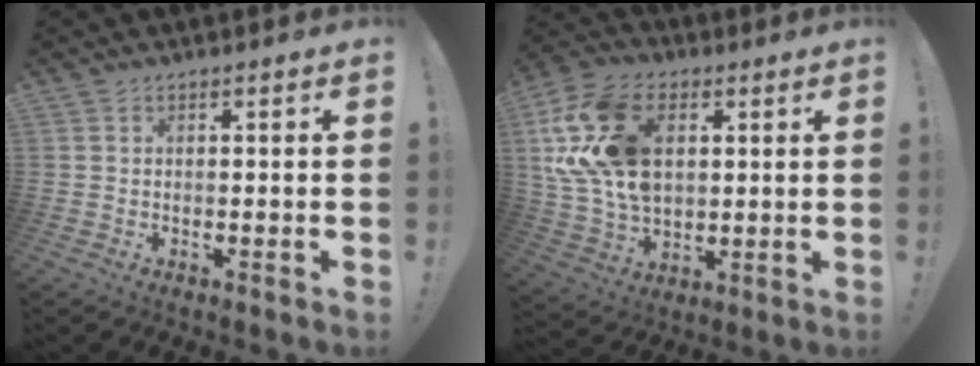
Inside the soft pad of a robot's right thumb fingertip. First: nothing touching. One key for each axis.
{"total": 22.9, "fx": 6.0, "fy": 15.8, "fz": 15.4, "tx": -0.293, "ty": -0.018, "tz": 0.115}